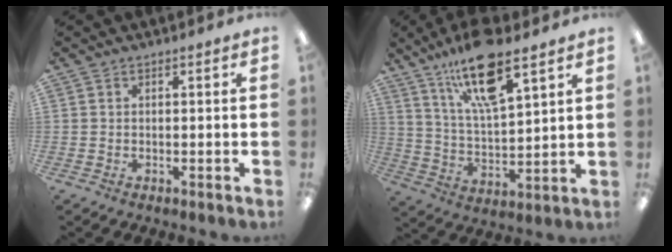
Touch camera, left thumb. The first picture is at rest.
{"total": 16.6, "force": [11.2, 5.0, 11.1], "torque": [-0.198, -0.047, 0.189]}